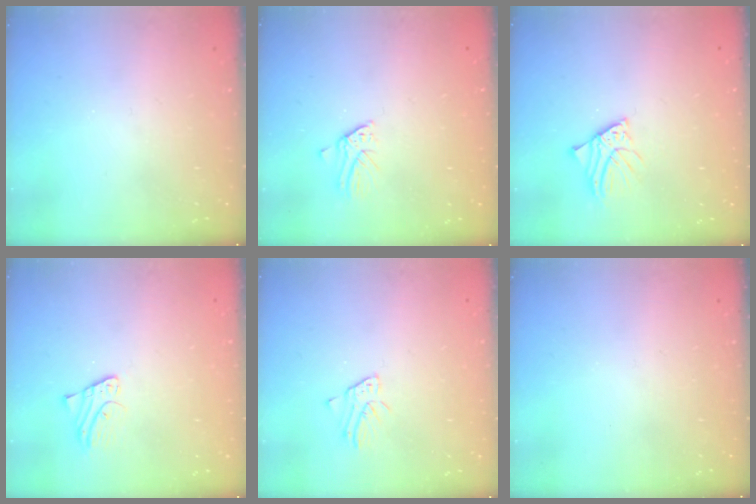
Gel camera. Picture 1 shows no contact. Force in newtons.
{"total": 1.6, "press": 1.6, "slide": 0.1}
{"total": 2.9, "press": 2.9, "slide": 0.2}
{"total": 3.2, "press": 3.2, "slide": 0.2}
{"total": 2.0, "press": 2.0, "slide": 0.2}
{"total": 0.0}